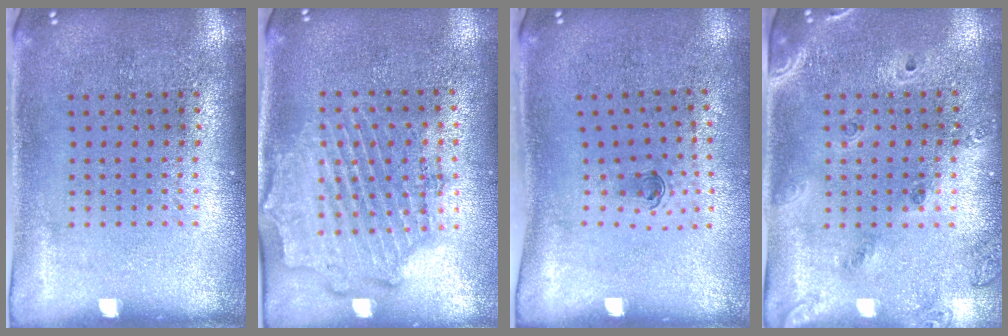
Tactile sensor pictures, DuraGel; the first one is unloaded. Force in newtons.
{"total": 1.9, "press": 1.7, "slide": 0.7}
{"total": 0.6, "press": 0.3, "slide": 0.5}
{"total": 1.4, "press": 1.3, "slide": 0.6}